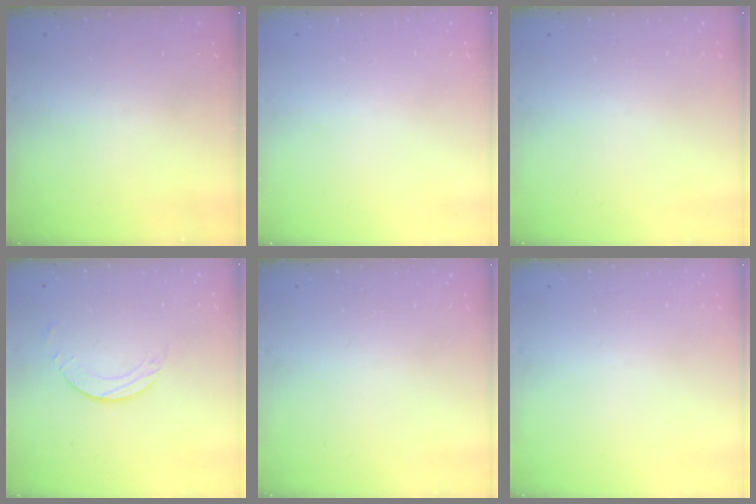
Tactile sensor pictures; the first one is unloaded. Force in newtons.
{"total": 0.0}
{"total": 0.0}
{"total": 2.5, "press": 2.5, "slide": 0.2}
{"total": 0.0}
{"total": 0.0}